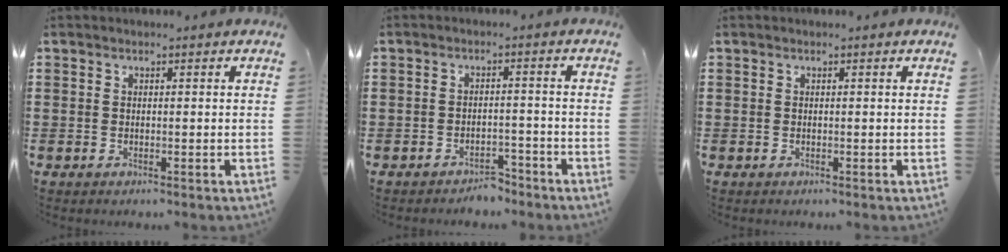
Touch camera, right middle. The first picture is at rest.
{"total": 2.9, "force": [-2.8, 0.5, -0.2], "torque": [-0.006, 0.001, -0.061]}
{"total": 0.0}